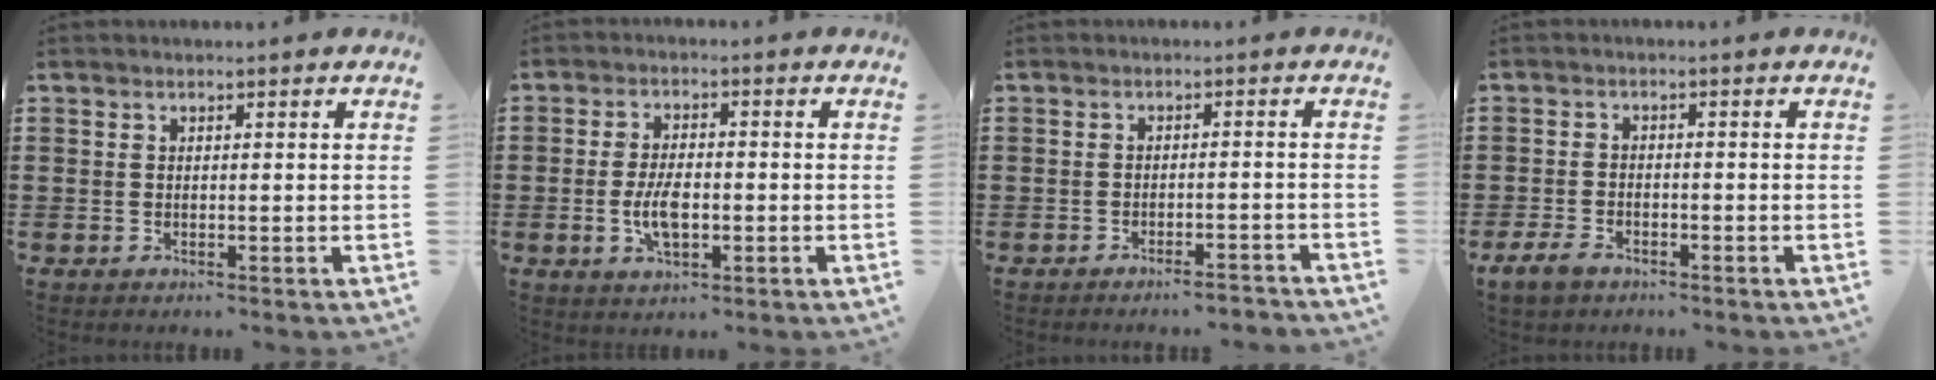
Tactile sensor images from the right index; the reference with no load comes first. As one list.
[{"total": 5.4, "force": [-1.0, 2.6, 4.7], "torque": [-0.102, 0.002, -0.022]}, {"total": 2.3, "force": [-2.2, -0.2, 0.6], "torque": [-0.012, -0.002, -0.045]}, {"total": 2.7, "force": [-1.9, 1.3, 1.4], "torque": [-0.039, 0.000, -0.041]}]